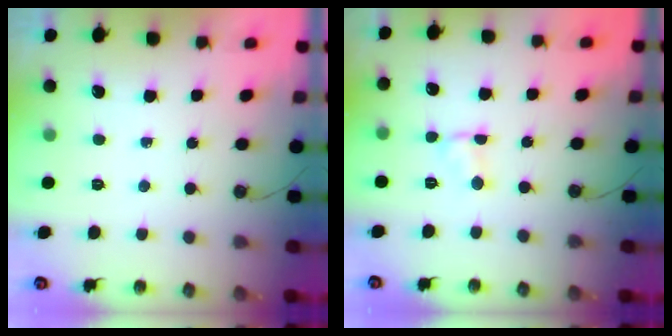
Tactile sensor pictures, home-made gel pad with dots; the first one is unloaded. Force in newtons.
{"total": 2.4, "press": 2.4, "slide": 0.3}